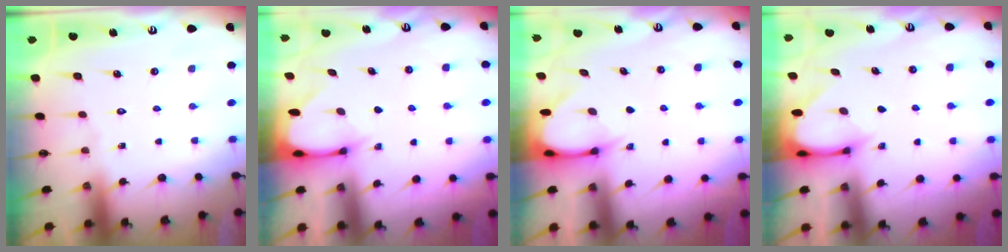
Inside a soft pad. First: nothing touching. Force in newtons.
{"total": 2.4, "press": 2.3, "slide": 0.3}
{"total": 3.6, "press": 3.6, "slide": 0.4}
{"total": 2.9, "press": 2.9, "slide": 0.3}